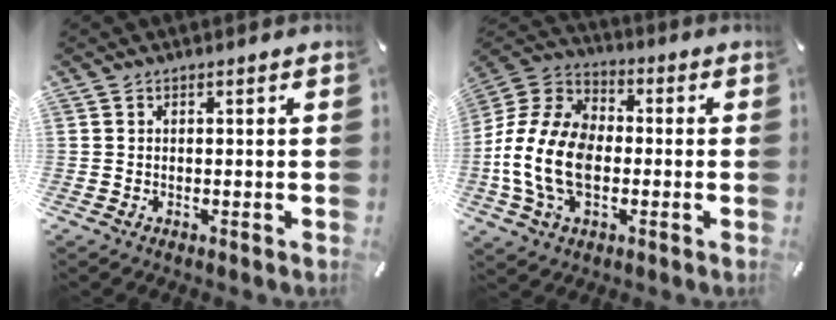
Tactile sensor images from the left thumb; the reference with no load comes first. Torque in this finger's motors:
{"motor_torque": [0.27, 1.93, 1.90, 0.87, 0.27]}